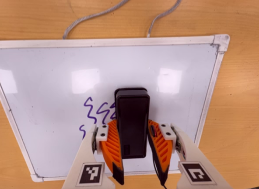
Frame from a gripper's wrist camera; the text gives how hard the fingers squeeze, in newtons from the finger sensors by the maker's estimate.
{"total": 12.0, "left": 12.0, "right": 12.0}